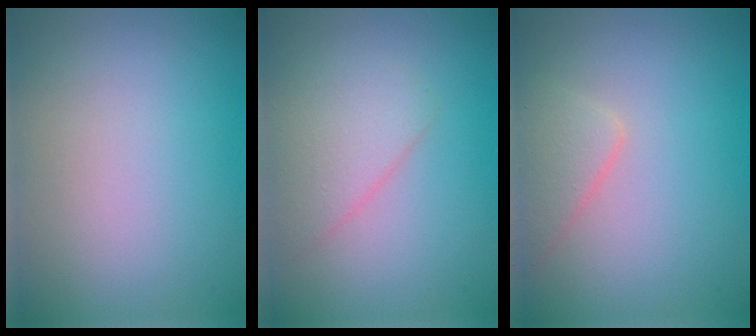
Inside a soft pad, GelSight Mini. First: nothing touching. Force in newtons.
{"total": 2.8, "press": 2.7, "slide": 0.2}
{"total": 2.3, "press": 2.3, "slide": 0.1}